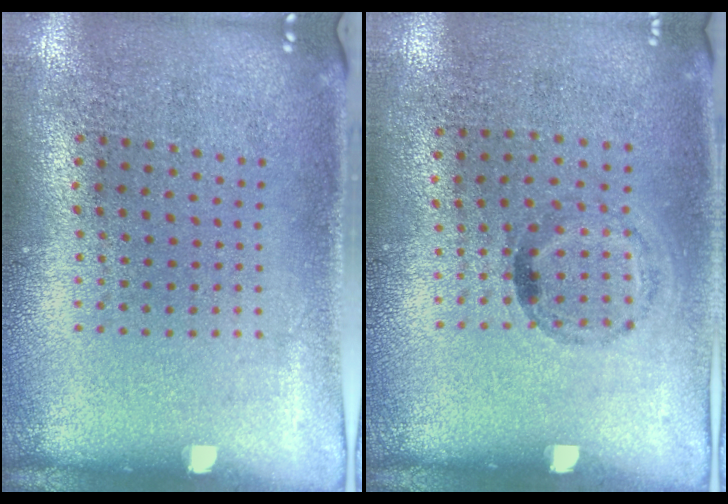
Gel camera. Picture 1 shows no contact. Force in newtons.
{"total": 1.1, "press": 0.6, "slide": 0.9}